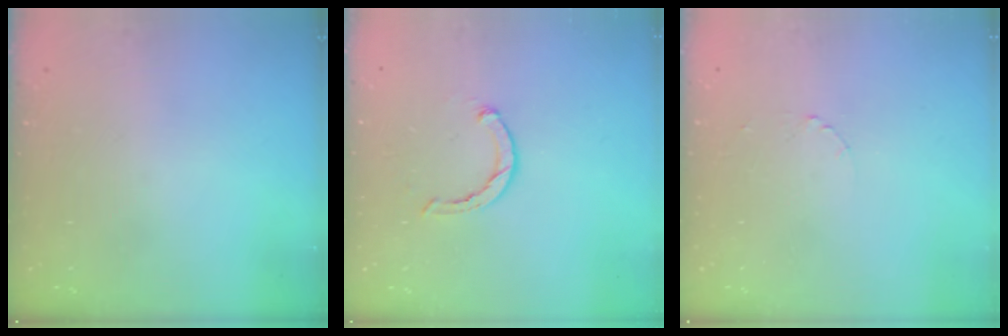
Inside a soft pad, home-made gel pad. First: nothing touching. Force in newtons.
{"total": 1.5, "press": 1.5, "slide": 0.3}
{"total": 1.3, "press": 1.3, "slide": 0.1}